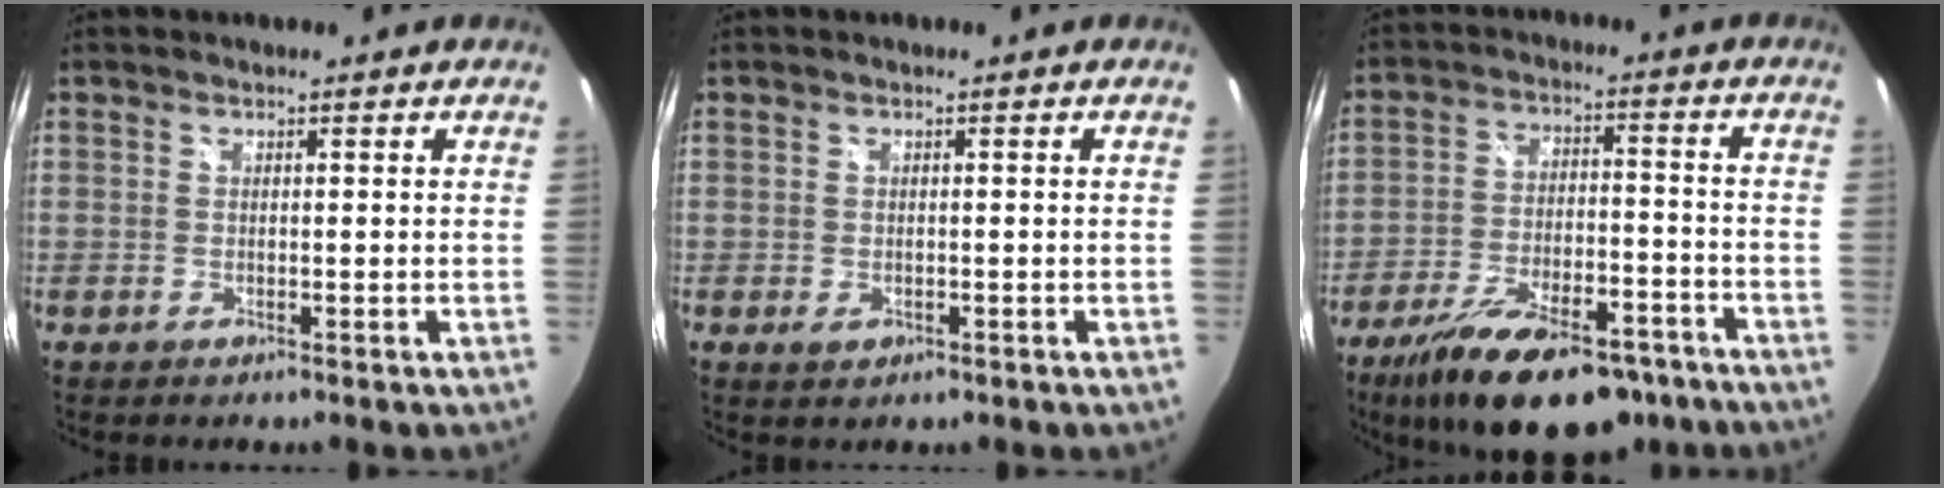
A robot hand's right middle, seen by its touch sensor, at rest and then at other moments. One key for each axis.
{"total": 1.6, "fx": -0.5, "fy": 1.2, "fz": 1.0, "tx": -0.016, "ty": -0.004, "tz": -0.006}
{"total": 20.4, "fx": -14.8, "fy": 8.1, "fz": 11.5, "tx": -0.214, "ty": -0.023, "tz": -0.221}